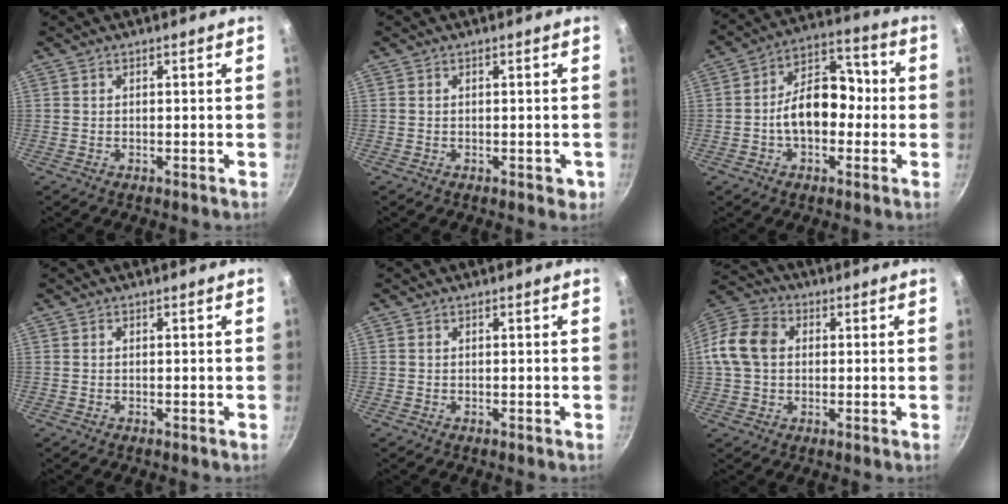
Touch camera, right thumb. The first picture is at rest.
{"total": 1.9, "force": [-0.5, 1.2, 1.4], "torque": [-0.011, 0.002, -0.005]}
{"total": 13.4, "force": [-1.6, 9.0, 9.7], "torque": [-0.105, 0.051, -0.041]}
{"total": 0.0}
{"total": 0.0}
{"total": 11.1, "force": [0.9, 8.5, 7.0], "torque": [-0.119, 0.021, 0.000]}